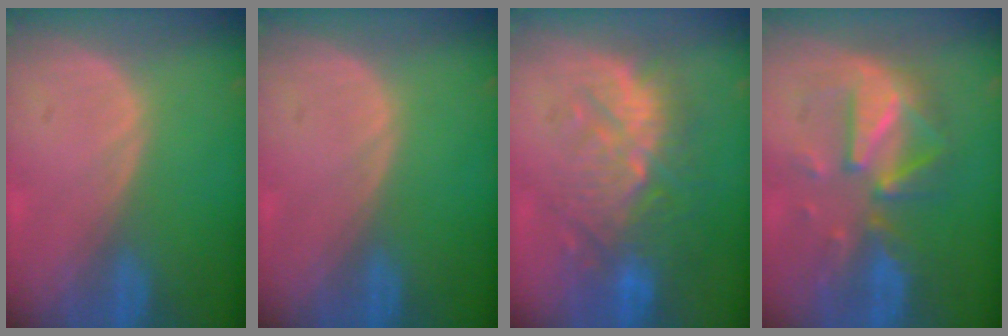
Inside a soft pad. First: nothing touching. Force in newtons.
{"total": 0.0}
{"total": 10.3, "press": 9.8, "slide": 3.2}
{"total": 8.8, "press": 8.8, "slide": 0.4}